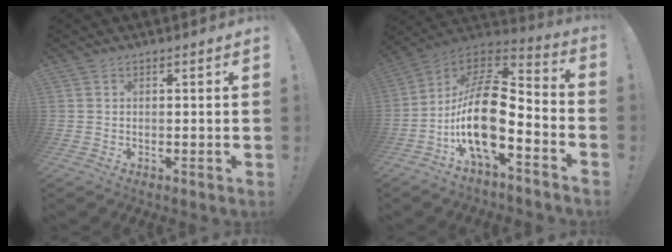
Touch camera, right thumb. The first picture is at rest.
{"total": 19.4, "force": [-4.9, 8.0, 17.0], "torque": [-0.339, 0.017, -0.087]}